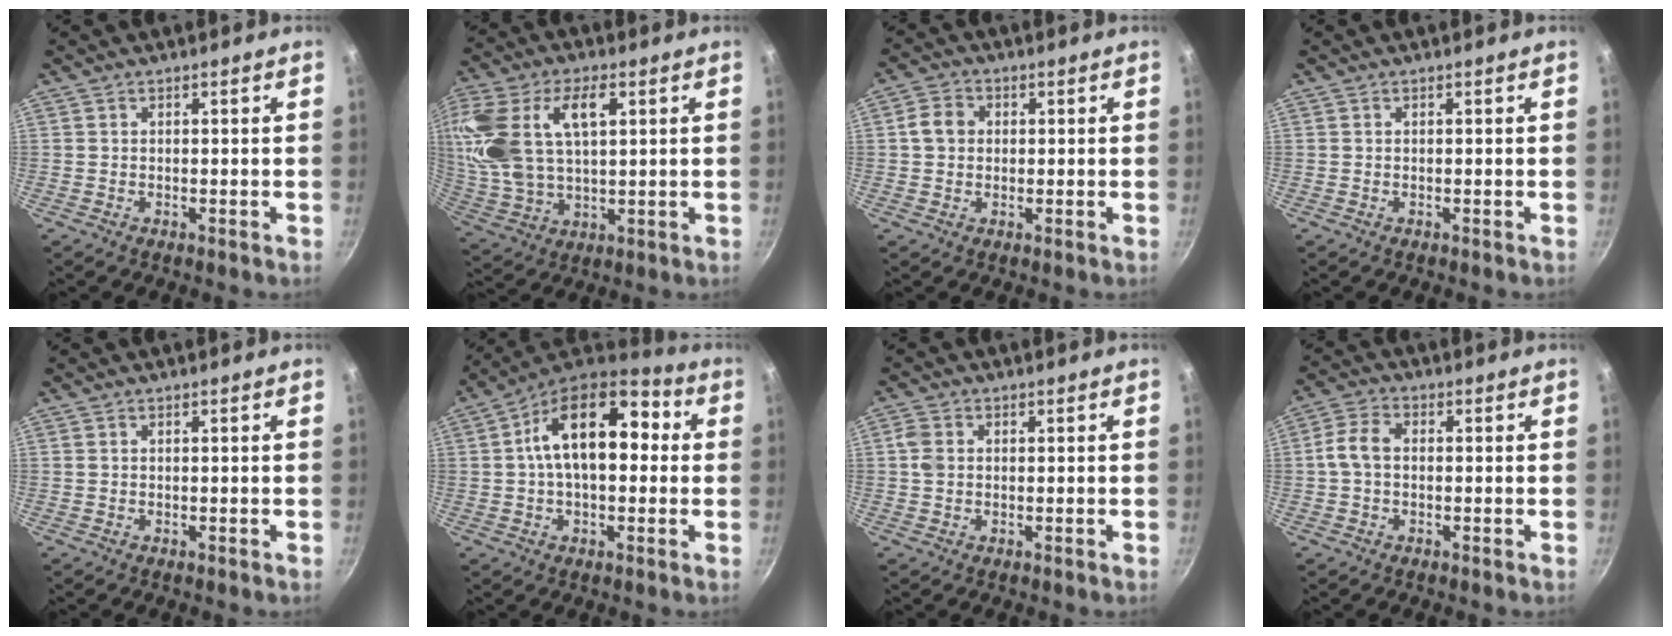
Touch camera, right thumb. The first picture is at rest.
{"total": 22.5, "force": [6.0, 12.3, 17.9], "torque": [-0.410, 0.015, 0.116]}
{"total": 4.6, "force": [0.5, 3.8, 2.4], "torque": [-0.038, 0.011, 0.004]}
{"total": 0.0}
{"total": 0.0}
{"total": 17.9, "force": [2.5, 10.0, 14.7], "torque": [-0.214, 0.039, 0.030]}
{"total": 2.9, "force": [0.2, 2.3, 1.9], "torque": [-0.040, 0.004, 0.002]}
{"total": 5.4, "force": [-0.1, 3.6, 4.0], "torque": [-0.081, 0.017, -0.009]}